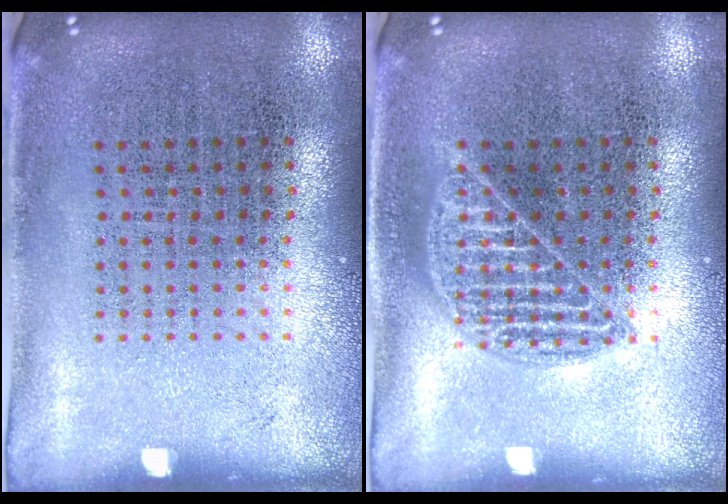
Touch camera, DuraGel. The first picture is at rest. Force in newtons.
{"total": 1.7, "press": 1.7, "slide": 0.1}